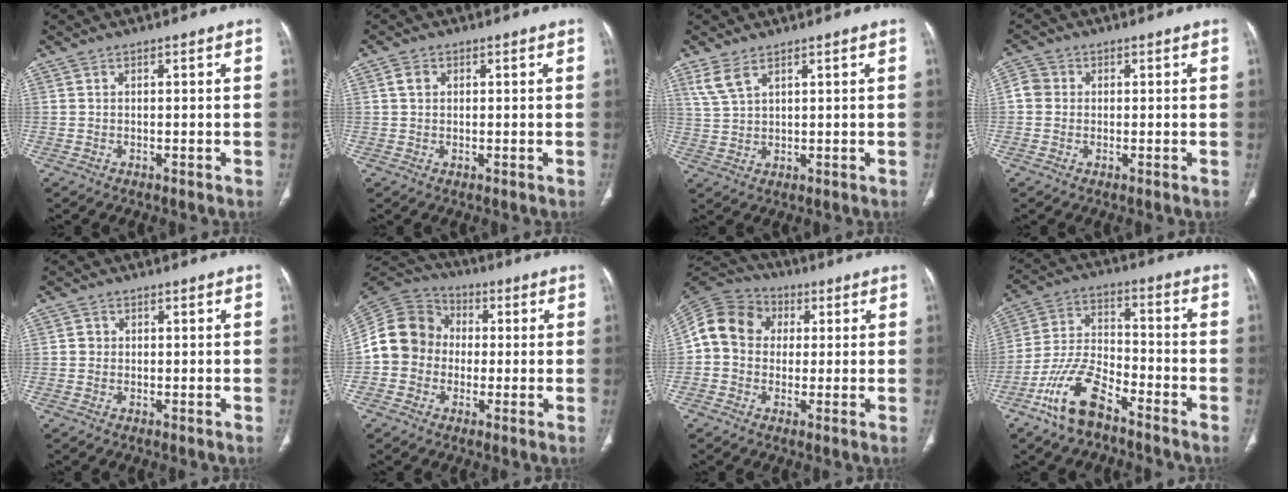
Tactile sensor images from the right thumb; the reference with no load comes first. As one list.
[{"total": 2.0, "force": [0.6, 1.6, 1.0], "torque": [-0.014, 0.003, 0.011]}, {"total": 4.3, "force": [2.8, 1.9, 2.7], "torque": [-0.059, -0.004, 0.067]}, {"total": 3.1, "force": [0.1, 2.8, 1.1], "torque": [-0.014, 0.008, -0.004]}, {"total": 1.2, "force": [-0.1, 1.1, 0.3], "torque": [-0.001, 0.004, -0.002]}, {"total": 12.3, "force": [-0.6, 11.0, 5.4], "torque": [-0.092, 0.035, -0.022]}, {"total": 11.9, "force": [1.1, 10.4, 5.7], "torque": [-0.101, 0.031, 0.007]}, {"total": 12.0, "force": [-8.0, 4.7, 7.7], "torque": [-0.160, 0.049, -0.157]}]